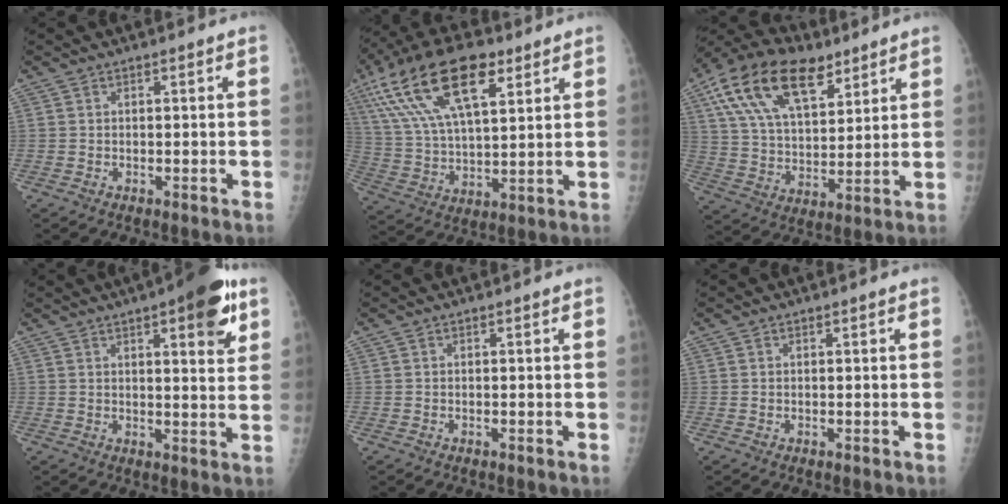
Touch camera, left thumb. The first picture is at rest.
{"total": 20.6, "force": [10.3, 8.8, 15.5], "torque": [-0.292, -0.007, 0.192]}
{"total": 20.2, "force": [10.7, 10.7, 13.4], "torque": [-0.223, -0.016, 0.192]}
{"total": 11.8, "force": [5.9, 3.5, 9.5], "torque": [-0.100, -0.021, 0.072]}
{"total": 0.0}
{"total": 0.0}